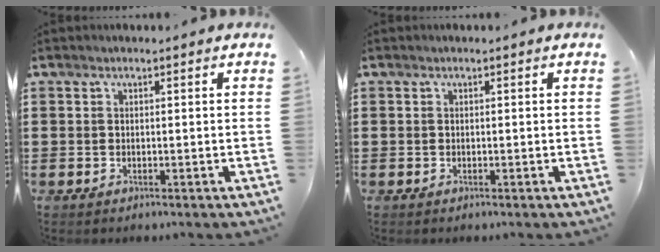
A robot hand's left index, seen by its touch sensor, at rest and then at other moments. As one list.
[{"total": 0.0}]